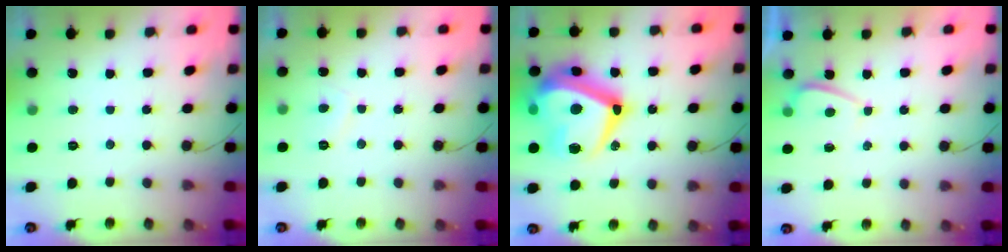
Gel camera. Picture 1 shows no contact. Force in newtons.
{"total": 2.3, "press": 2.2, "slide": 0.8}
{"total": 27.5, "press": 27.4, "slide": 2.0}
{"total": 1.6, "press": 1.5, "slide": 0.6}